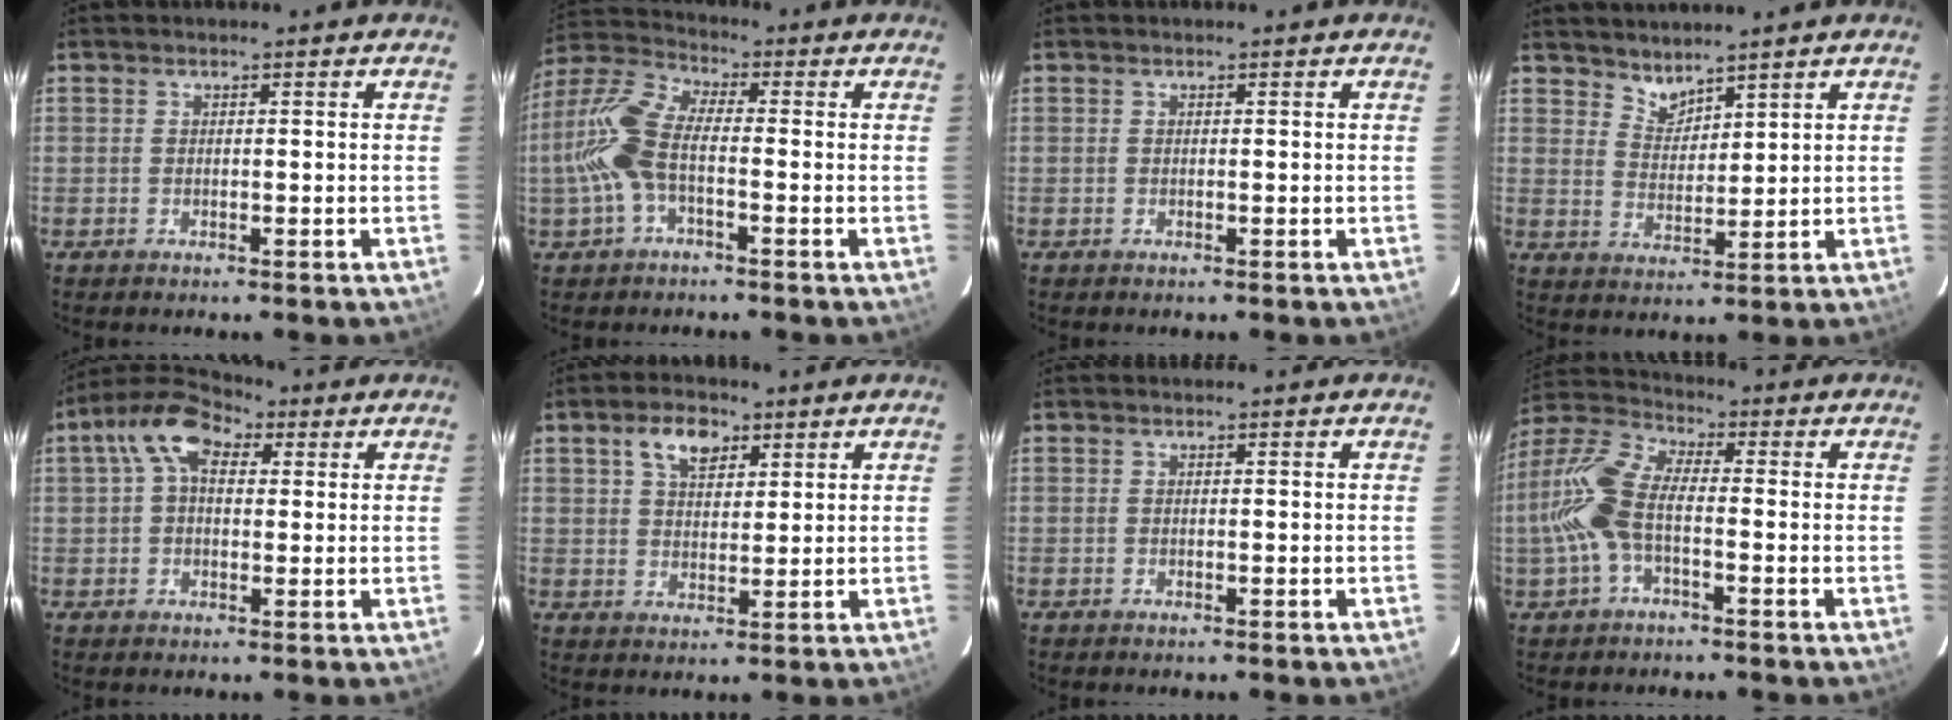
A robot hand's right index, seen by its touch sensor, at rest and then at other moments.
{"total": 10.8, "force": [-2.1, 4.7, 9.5], "torque": [-0.223, 0.015, -0.046]}
{"total": 0.0}
{"total": 4.2, "force": [3.9, 1.2, 0.8], "torque": [-0.010, -0.003, 0.074]}
{"total": 9.3, "force": [3.1, 5.9, 6.5], "torque": [-0.128, 0.039, 0.045]}
{"total": 6.2, "force": [3.3, 3.5, 3.9], "torque": [-0.063, 0.013, 0.059]}
{"total": 0.0}
{"total": 11.3, "force": [-2.1, 5.1, 9.8], "torque": [-0.227, 0.015, -0.045]}